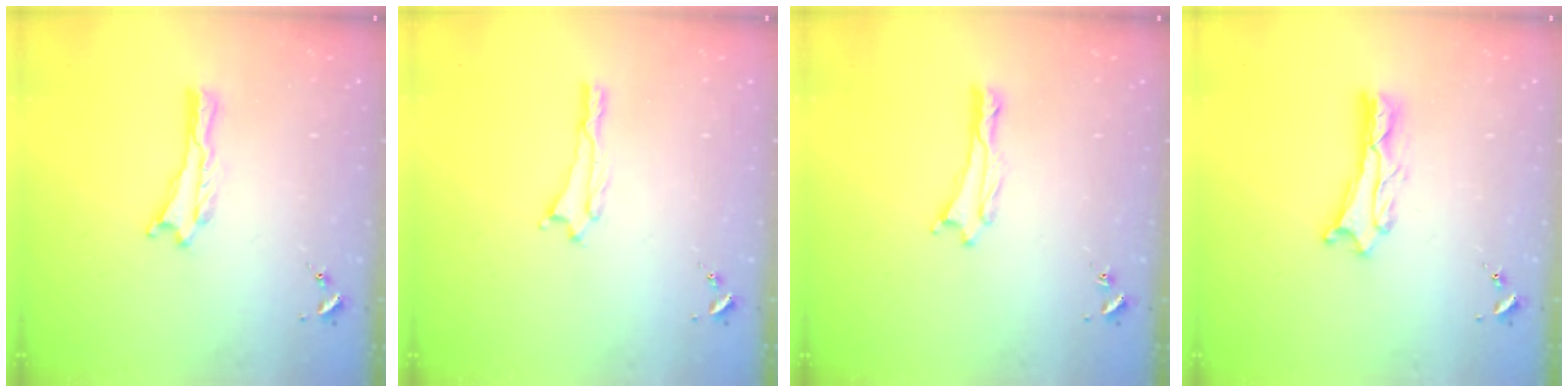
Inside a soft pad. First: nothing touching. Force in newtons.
{"total": 0.0}
{"total": 0.0}
{"total": 2.0, "press": 2.0, "slide": 0.2}